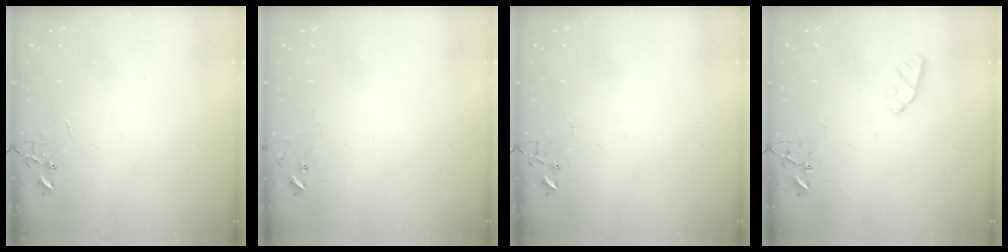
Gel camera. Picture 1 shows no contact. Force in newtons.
{"total": 5.8, "press": 5.8, "slide": 0.5}
{"total": 3.6, "press": 3.6, "slide": 0.4}
{"total": 5.5, "press": 5.5, "slide": 0.5}